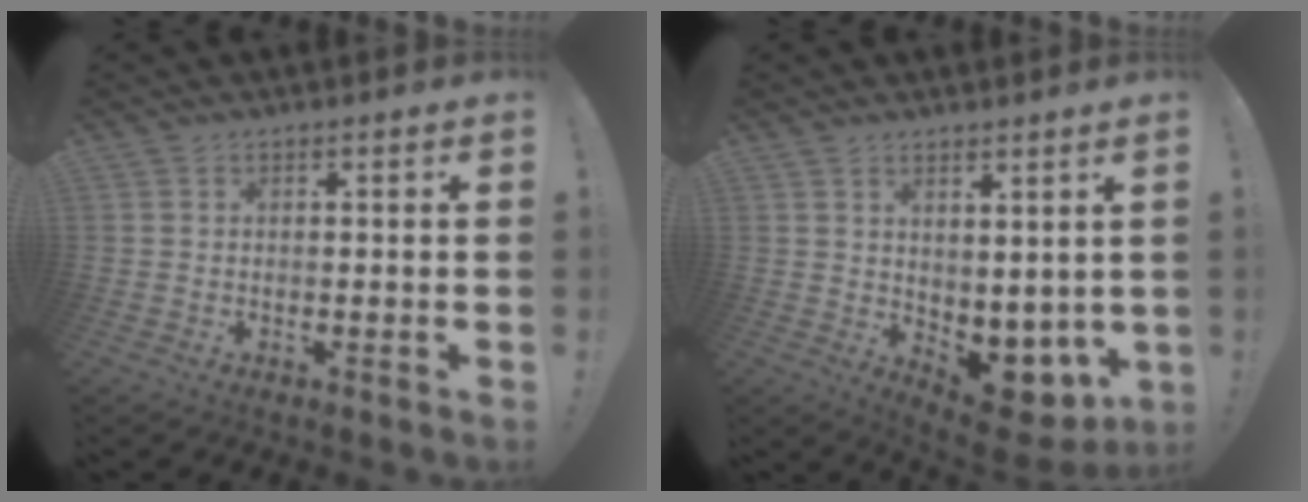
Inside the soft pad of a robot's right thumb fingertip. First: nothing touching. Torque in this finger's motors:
{"motor_torque": [0.02, 0.24, 0.47, 0.35, 0.06]}